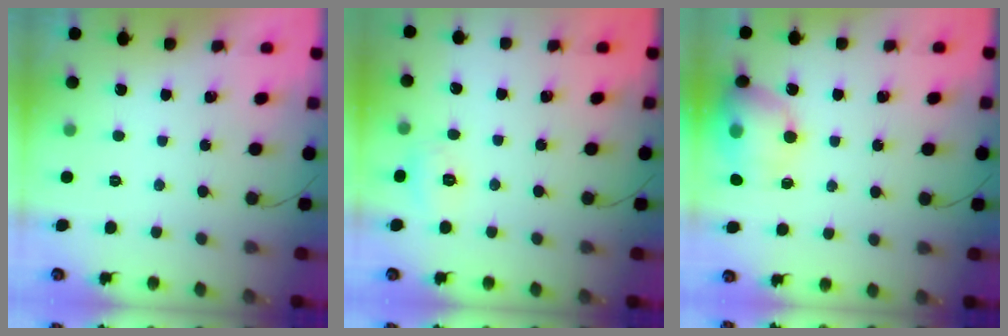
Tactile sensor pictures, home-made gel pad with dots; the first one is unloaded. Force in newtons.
{"total": 5.2, "press": 5.1, "slide": 1.1}
{"total": 16.0, "press": 15.8, "slide": 2.6}